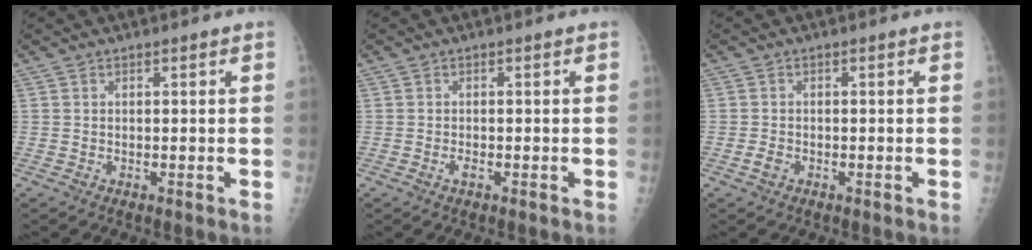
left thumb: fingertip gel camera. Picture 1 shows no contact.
{"total": 1.0, "force": [-0.5, 0.4, 0.7], "torque": [-0.012, 0.000, -0.009]}
{"total": 1.4, "force": [-0.8, 0.9, 0.7], "torque": [-0.016, 0.001, -0.015]}